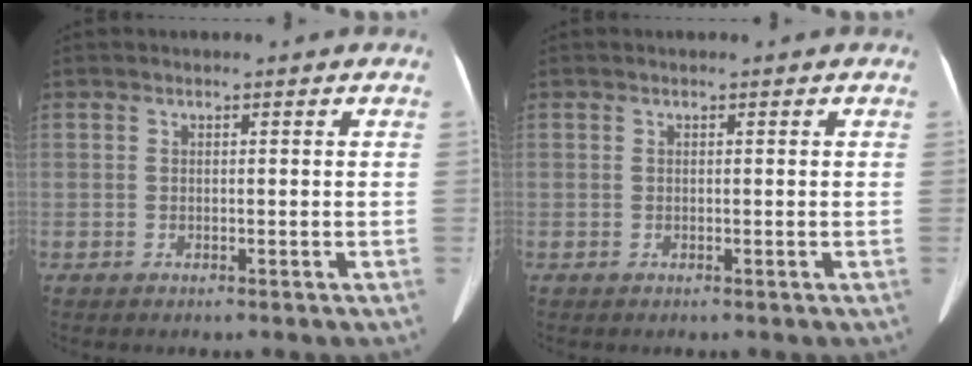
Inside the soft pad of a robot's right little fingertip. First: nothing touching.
{"total": 0.0}